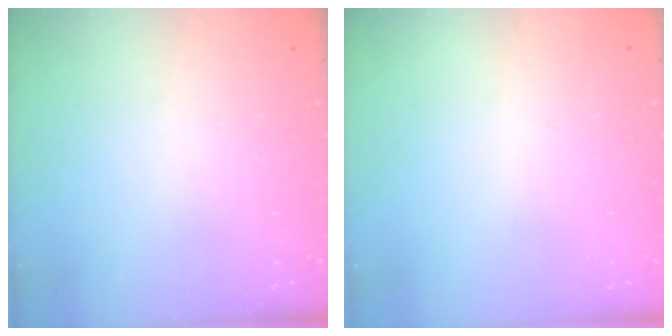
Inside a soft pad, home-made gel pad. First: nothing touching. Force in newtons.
{"total": 0.0}